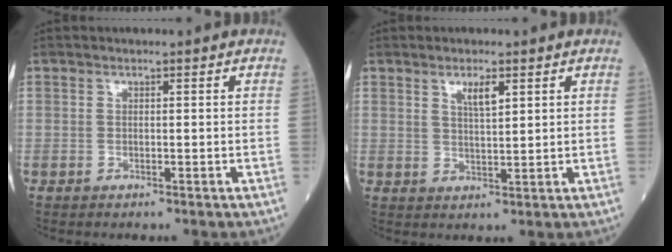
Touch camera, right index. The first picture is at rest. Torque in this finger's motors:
{"motor_torque": [0.06, 0.04, 0.05, 0.02]}